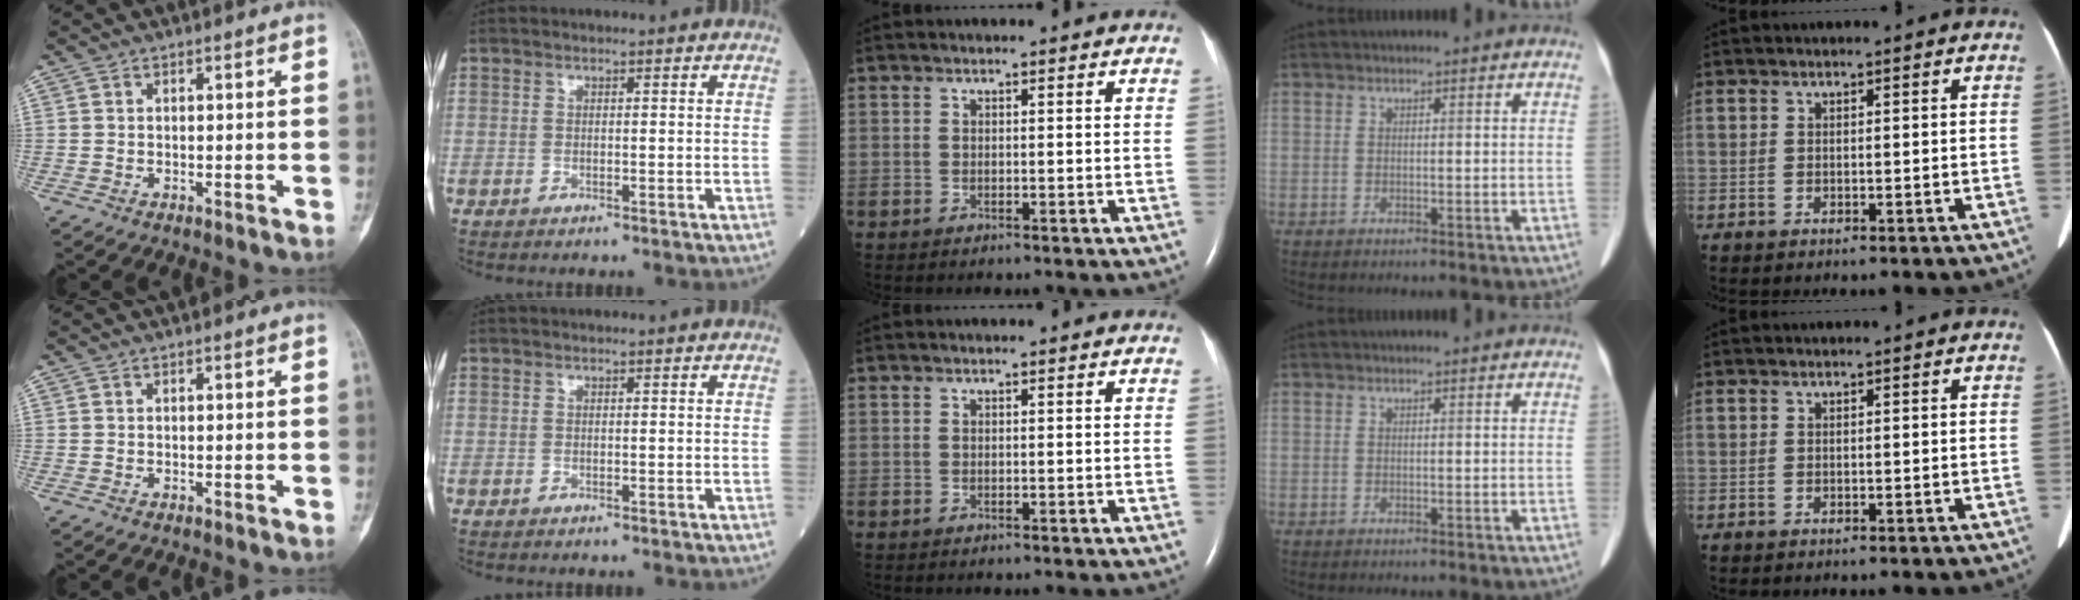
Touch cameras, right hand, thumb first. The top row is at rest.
{}